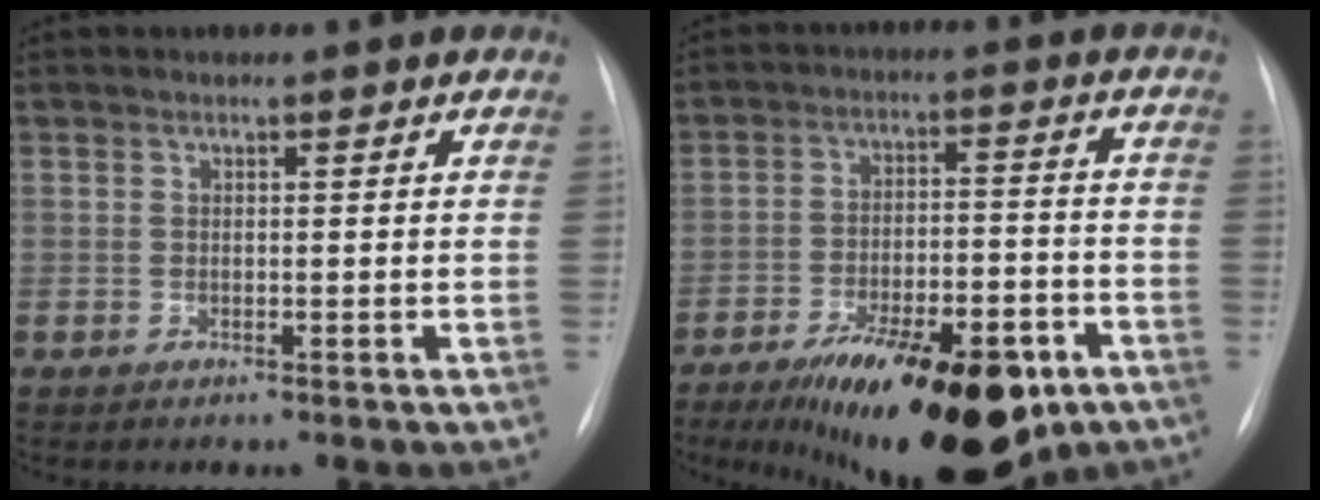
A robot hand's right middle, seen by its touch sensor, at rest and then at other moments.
{"total": 20.7, "force": [-12.4, 7.1, 14.9], "torque": [-0.182, 0.002, -0.185]}